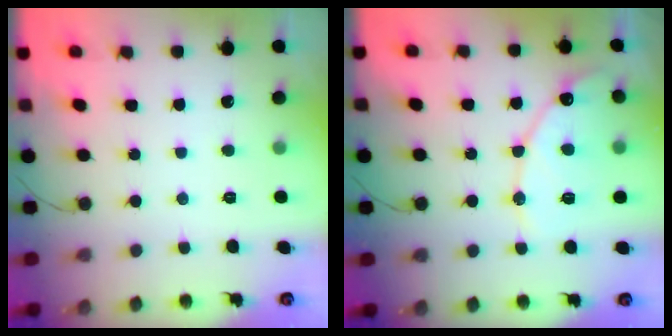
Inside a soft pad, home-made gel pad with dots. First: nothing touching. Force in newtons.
{"total": 12.5, "press": 12.5, "slide": 1.0}